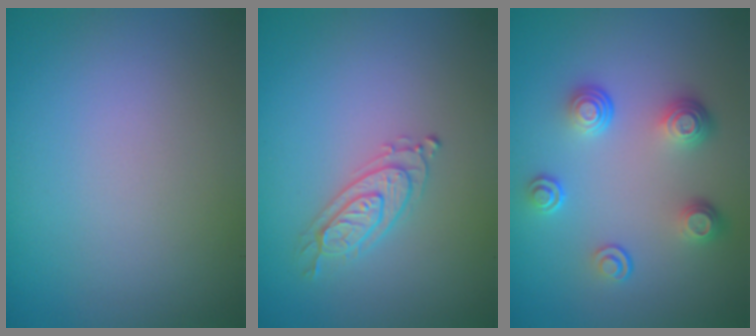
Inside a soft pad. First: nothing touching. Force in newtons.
{"total": 2.1, "press": 2.1, "slide": 0.5}
{"total": 4.0, "press": 3.0, "slide": 2.6}